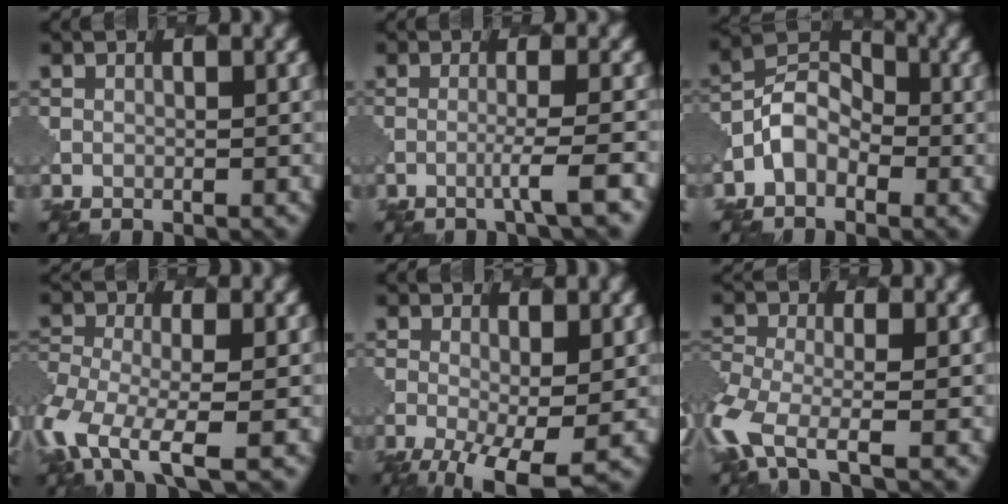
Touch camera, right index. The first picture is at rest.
{"total": 2.4, "force": [-1.1, 0.0, 2.1], "torque": [-0.027, 0.003, -0.033]}
{"total": 3.7, "force": [-1.6, 2.7, 1.9], "torque": [-0.035, 0.006, -0.038]}
{"total": 6.8, "force": [-3.7, 2.6, 5.0], "torque": [-0.113, -0.013, -0.083]}
{"total": 6.1, "force": [-2.3, 2.0, 5.3], "torque": [-0.104, -0.017, -0.033]}
{"total": 5.6, "force": [-3.2, 2.0, 4.1], "torque": [-0.097, -0.015, -0.074]}